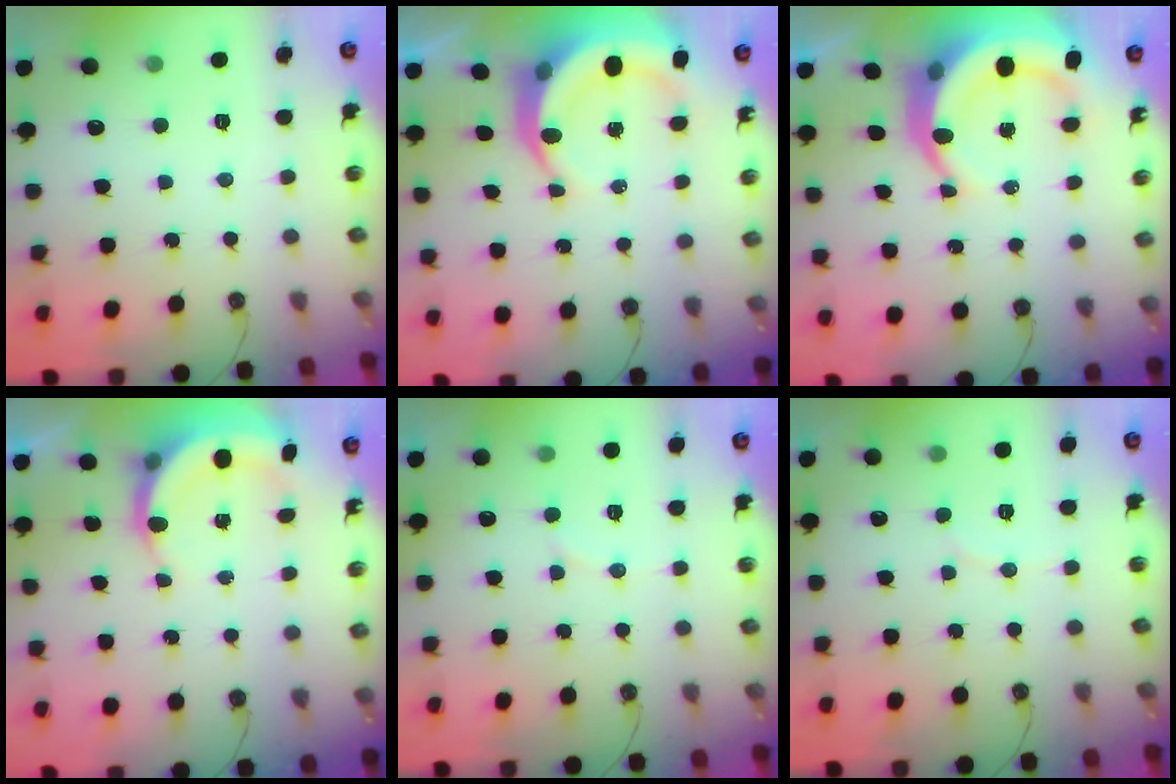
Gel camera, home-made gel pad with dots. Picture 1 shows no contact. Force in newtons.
{"total": 9.2, "press": 9.1, "slide": 1.4}
{"total": 12.2, "press": 12.0, "slide": 2.3}
{"total": 6.0, "press": 5.8, "slide": 1.7}
{"total": 4.2, "press": 4.1, "slide": 0.8}
{"total": 2.9, "press": 2.9, "slide": 0.3}